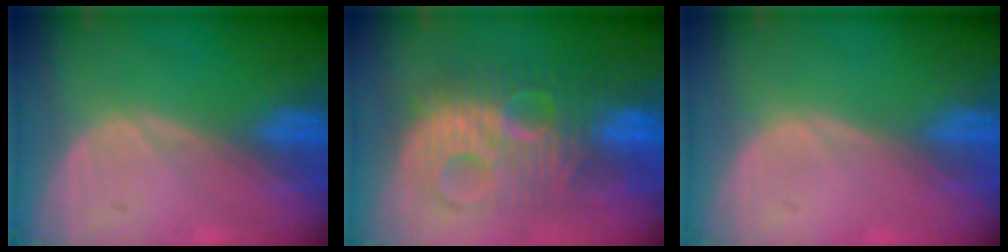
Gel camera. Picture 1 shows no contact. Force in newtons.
{"total": 10.6, "press": 10.6, "slide": 0.3}
{"total": 0.0}